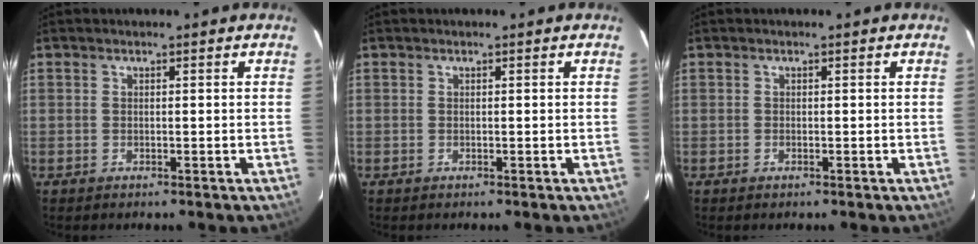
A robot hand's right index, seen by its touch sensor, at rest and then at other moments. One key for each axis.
{"total": 0.0}
{"total": 0.0}